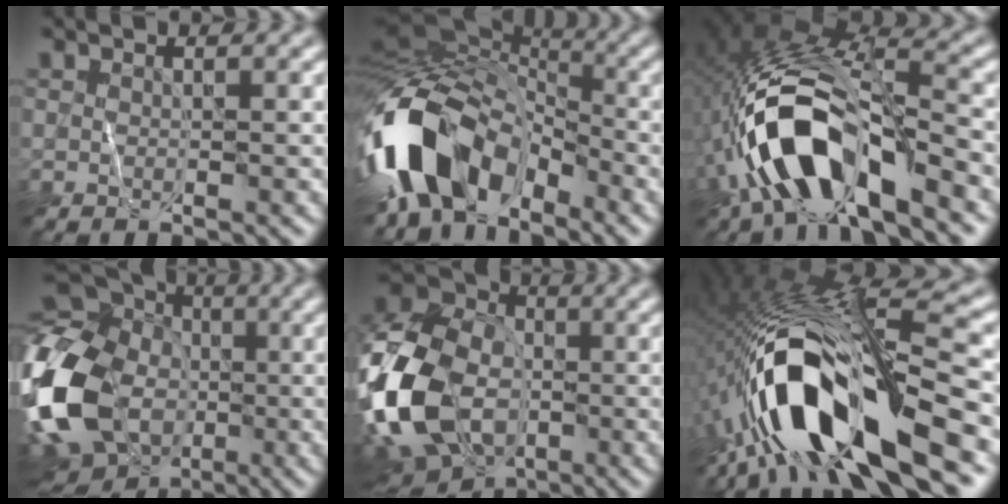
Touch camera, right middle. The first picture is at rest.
{"total": 12.6, "force": [-5.7, 7.6, 8.3], "torque": [-0.161, 0.008, -0.119]}
{"total": 12.0, "force": [-5.3, 4.9, 9.6], "torque": [-0.195, 0.007, -0.098]}
{"total": 19.0, "force": [-3.9, 14.9, 11.1], "torque": [-0.250, -0.016, -0.088]}
{"total": 18.8, "force": [-4.9, 13.4, 12.3], "torque": [-0.292, -0.015, -0.093]}
{"total": 16.7, "force": [-6.0, 5.4, 14.6], "torque": [-0.270, 0.011, -0.103]}